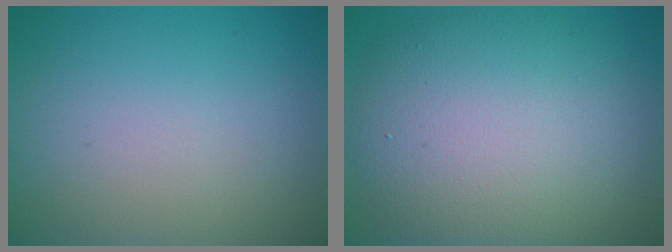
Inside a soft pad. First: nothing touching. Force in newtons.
{"total": 11.3, "press": 11.3, "slide": 0.7}